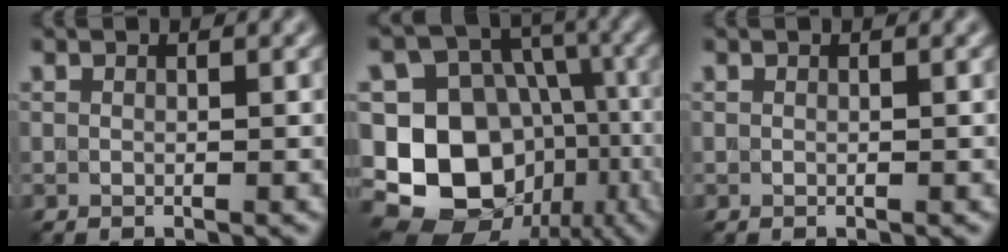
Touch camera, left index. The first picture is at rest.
{"total": 16.5, "force": [-4.5, 13.8, 7.9], "torque": [-0.149, 0.003, -0.078]}
{"total": 0.0}